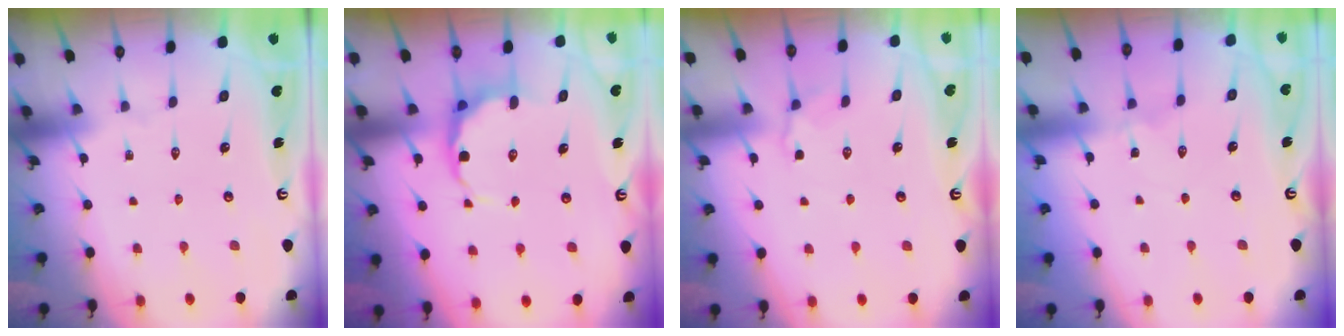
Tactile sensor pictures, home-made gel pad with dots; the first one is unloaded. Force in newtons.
{"total": 7.7, "press": 7.5, "slide": 1.6}
{"total": 4.1, "press": 3.7, "slide": 1.7}
{"total": 0.8, "press": 0.7, "slide": 0.3}